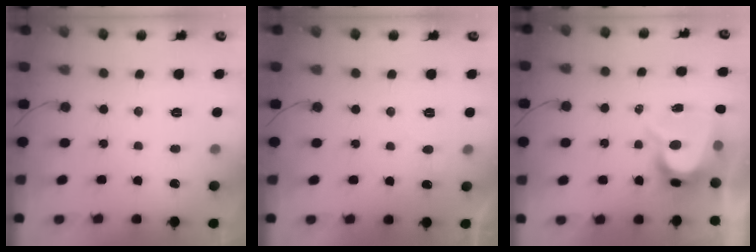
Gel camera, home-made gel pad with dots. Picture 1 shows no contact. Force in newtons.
{"total": 3.8, "press": 3.7, "slide": 0.3}
{"total": 8.9, "press": 8.9, "slide": 0.7}